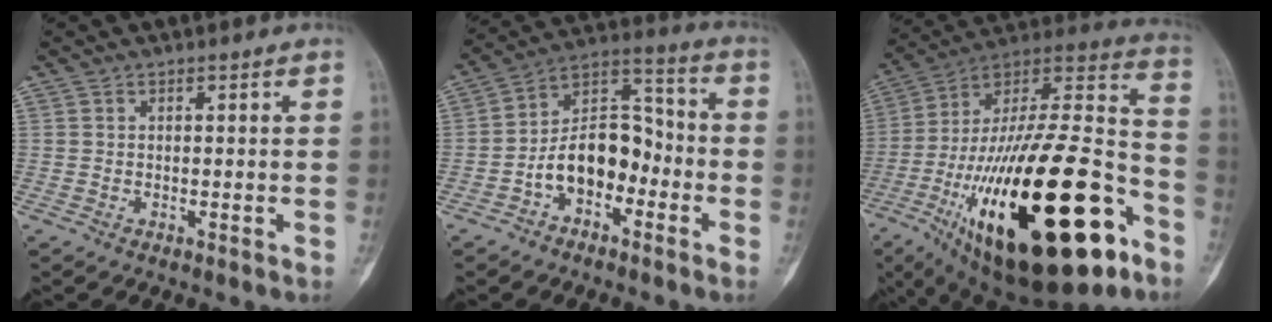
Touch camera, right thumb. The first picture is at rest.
{"total": 12.5, "force": [-4.4, 8.0, 8.6], "torque": [-0.120, 0.062, -0.085]}
{"total": 44.1, "force": [-17.8, 16.5, 36.9], "torque": [-0.615, 0.050, -0.279]}